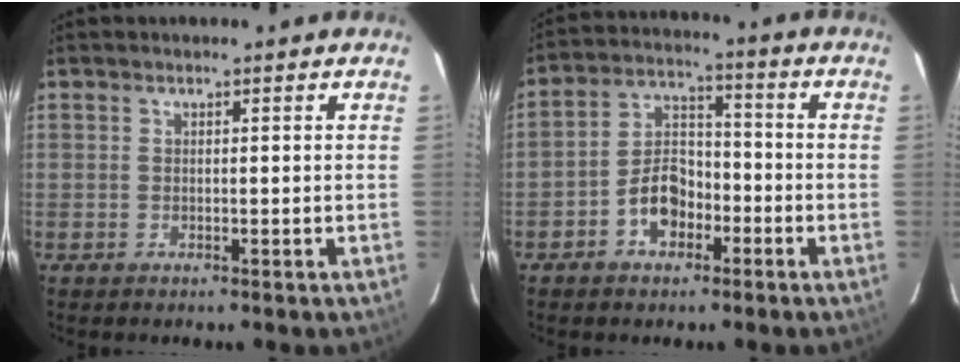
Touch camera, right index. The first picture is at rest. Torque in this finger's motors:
{"motor_torque": [1.38, -0.16, 0.59, 0.05]}